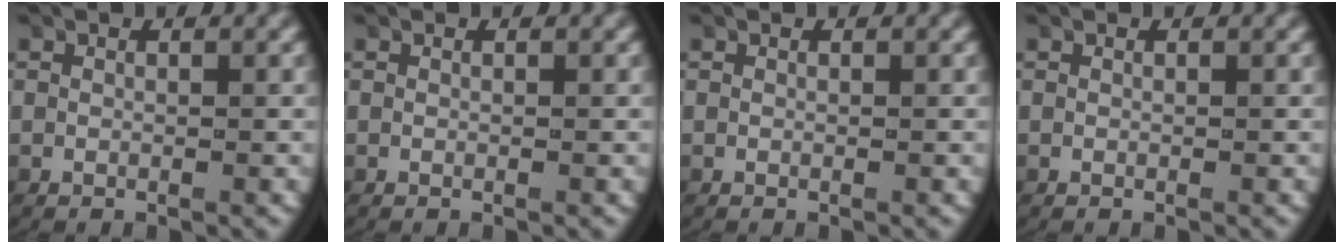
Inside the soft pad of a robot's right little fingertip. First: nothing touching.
{"total": 0.0}
{"total": 0.0}
{"total": 0.0}